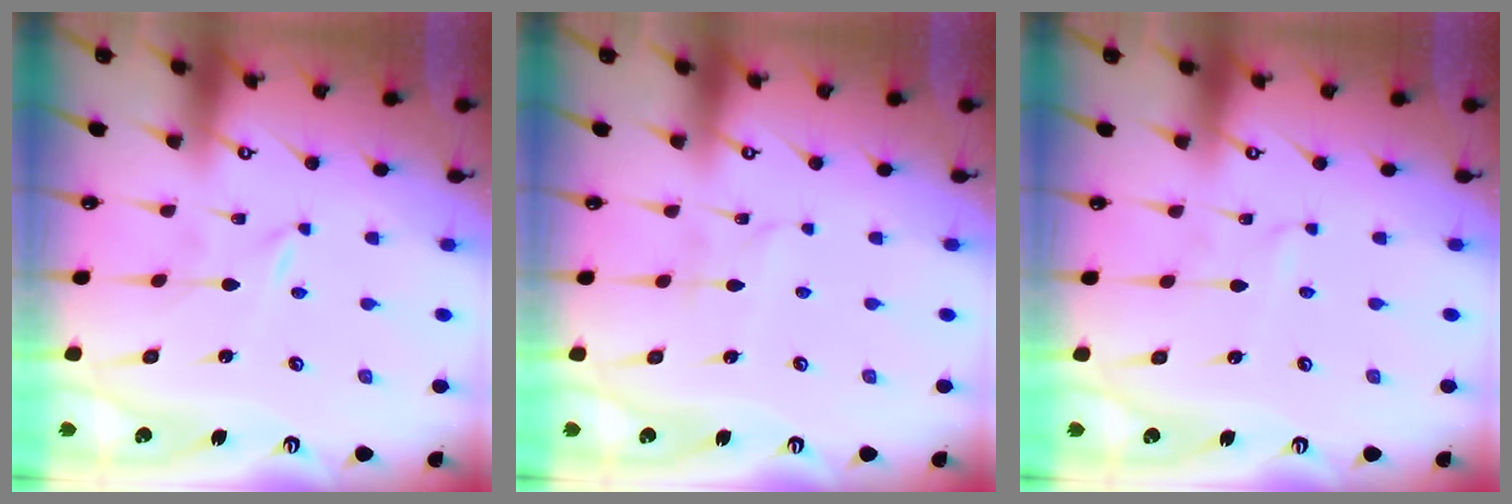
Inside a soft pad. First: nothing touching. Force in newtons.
{"total": 2.6, "press": 2.5, "slide": 0.3}
{"total": 1.2, "press": 1.2, "slide": 0.1}